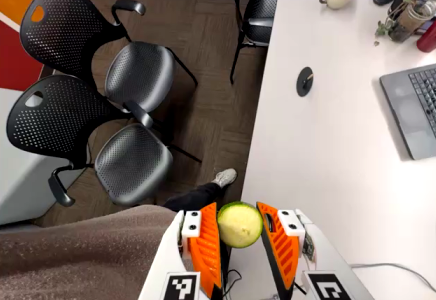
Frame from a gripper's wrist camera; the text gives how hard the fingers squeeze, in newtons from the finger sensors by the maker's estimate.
{"total": 10.3, "left": 10.0, "right": 10.7}